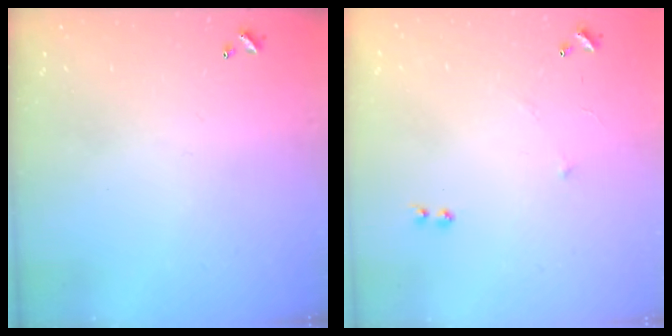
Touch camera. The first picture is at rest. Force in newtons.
{"total": 6.7, "press": 6.7, "slide": 0.7}